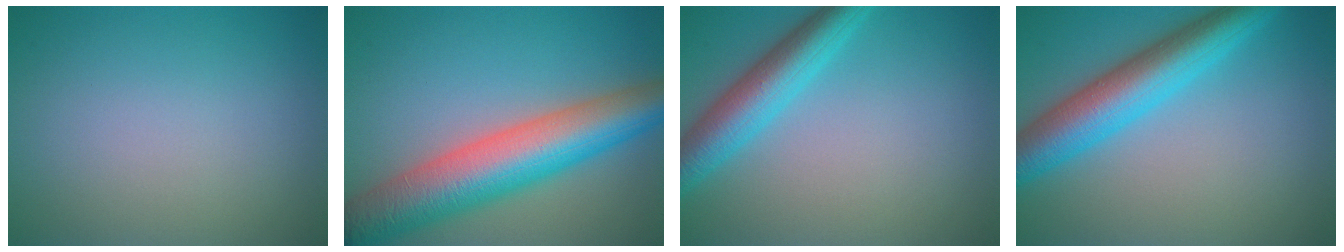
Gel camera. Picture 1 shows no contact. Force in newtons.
{"total": 10.1, "press": 10.1, "slide": 0.3}
{"total": 5.3, "press": 5.3, "slide": 0.2}
{"total": 7.2, "press": 7.2, "slide": 0.2}